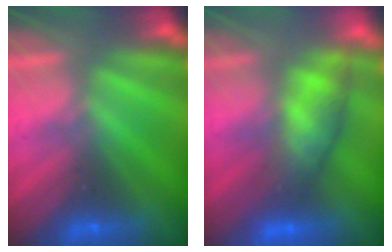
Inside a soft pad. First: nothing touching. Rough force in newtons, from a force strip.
{"total": 6.4}